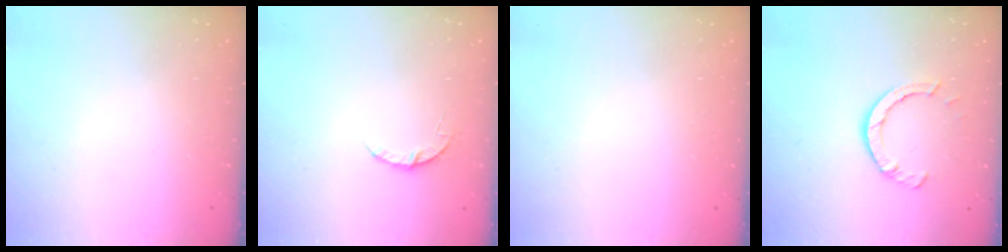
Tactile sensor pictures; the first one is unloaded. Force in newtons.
{"total": 3.5, "press": 3.4, "slide": 0.4}
{"total": 2.6, "press": 2.6, "slide": 0.2}
{"total": 5.7, "press": 5.6, "slide": 0.7}